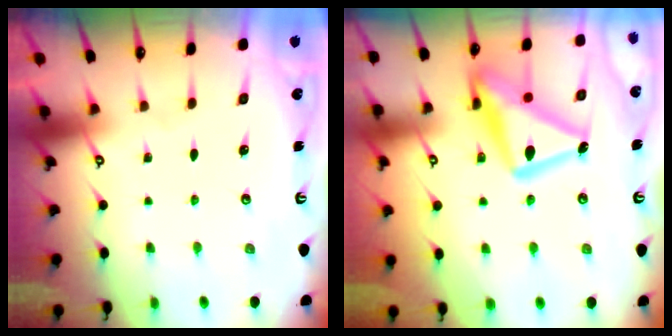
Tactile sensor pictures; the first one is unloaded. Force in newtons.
{"total": 20.9, "press": 20.8, "slide": 1.3}